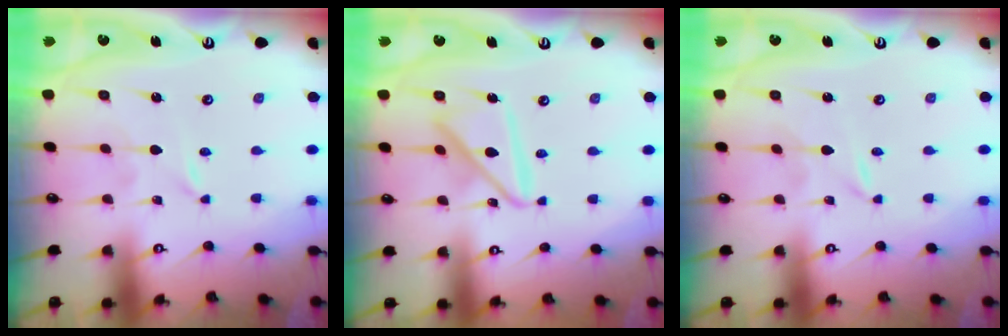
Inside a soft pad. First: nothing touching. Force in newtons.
{"total": 13.9, "press": 13.8, "slide": 1.4}
{"total": 0.0}